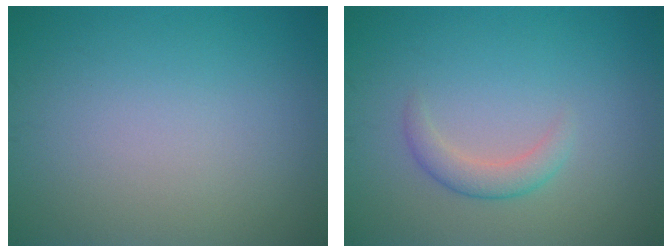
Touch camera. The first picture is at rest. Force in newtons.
{"total": 2.0, "press": 2.0, "slide": 0.1}